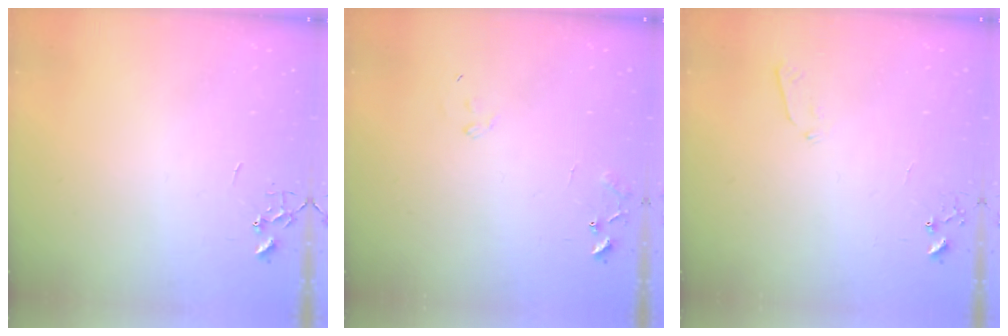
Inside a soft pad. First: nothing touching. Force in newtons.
{"total": 7.6, "press": 7.6, "slide": 0.7}
{"total": 3.8, "press": 3.8, "slide": 0.5}